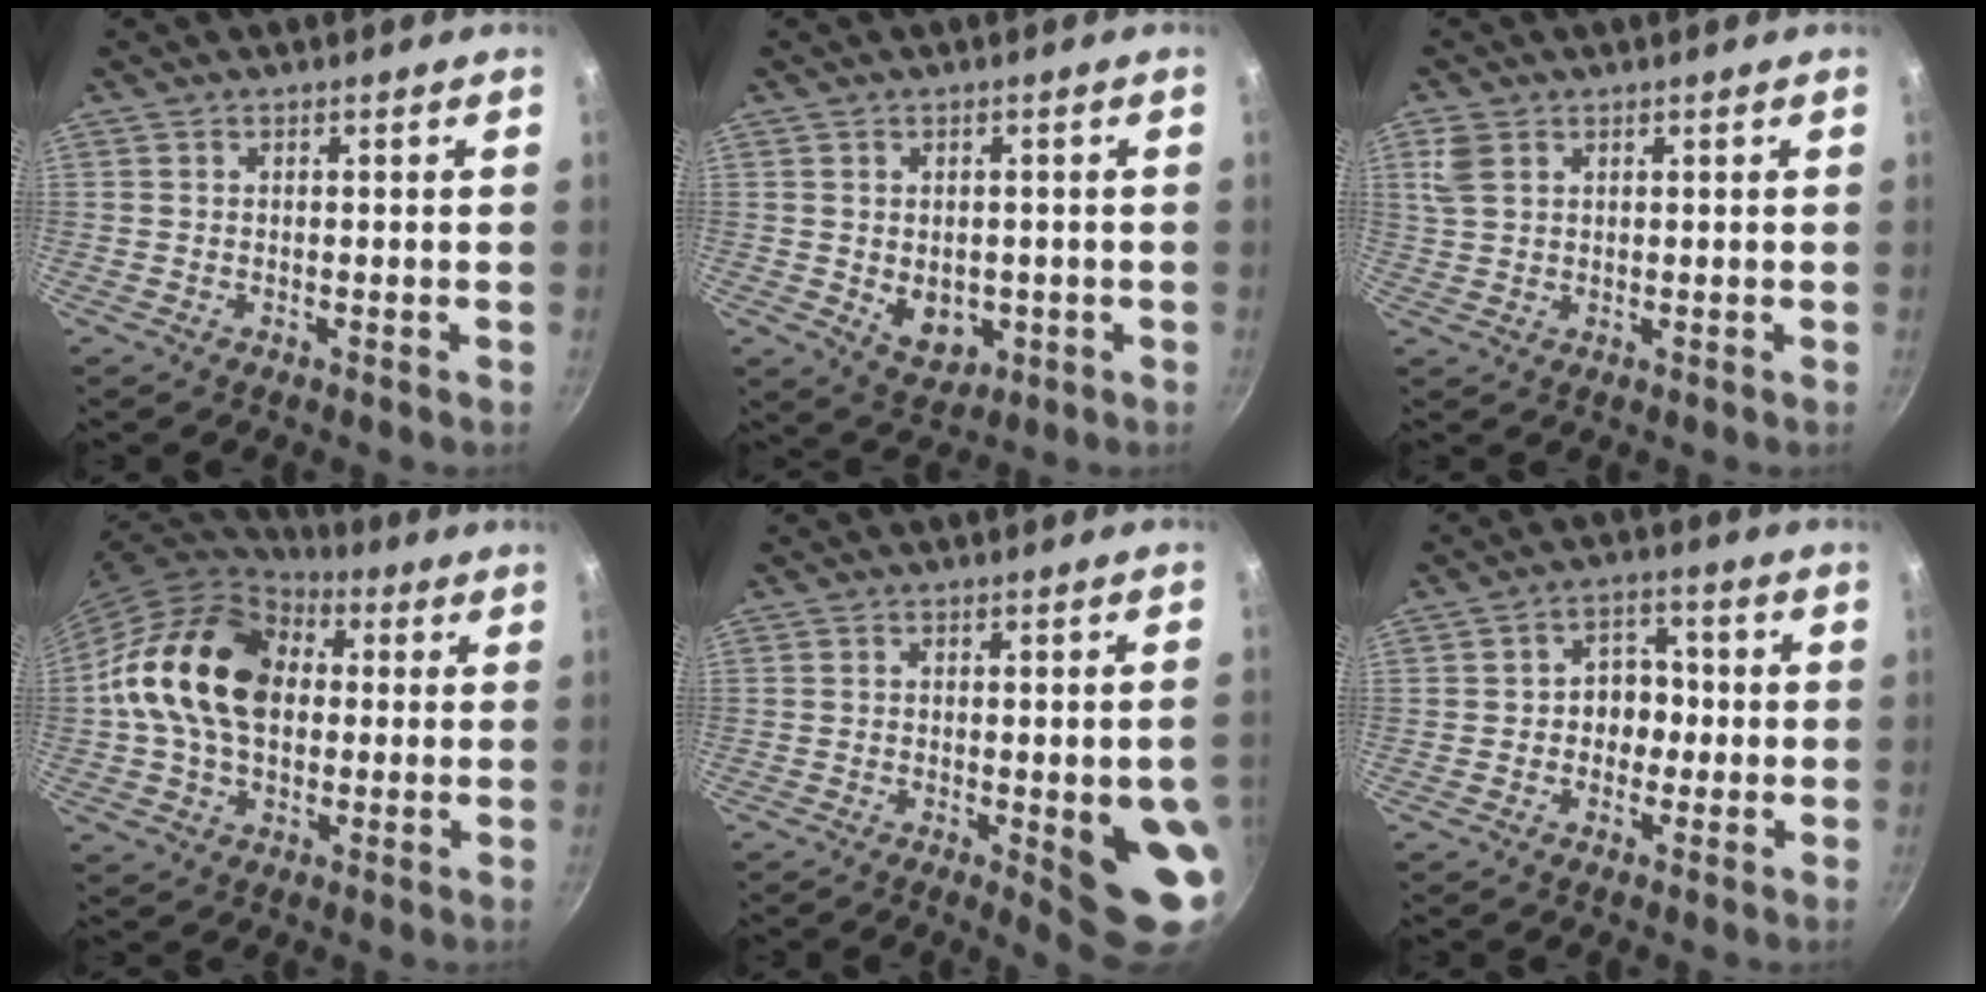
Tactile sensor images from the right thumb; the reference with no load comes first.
{"total": 6.5, "force": [-0.9, 4.9, 4.1], "torque": [-0.038, -0.007, 0.002]}
{"total": 4.2, "force": [1.8, 2.9, 2.5], "torque": [-0.051, 0.001, 0.038]}
{"total": 20.2, "force": [1.9, 14.3, 14.1], "torque": [-0.232, 0.030, 0.019]}
{"total": 12.3, "force": [-2.9, 2.8, 11.7], "torque": [-0.119, 0.006, -0.028]}
{"total": 6.1, "force": [-0.6, 5.1, 3.4], "torque": [0.003, 0.015, -0.015]}